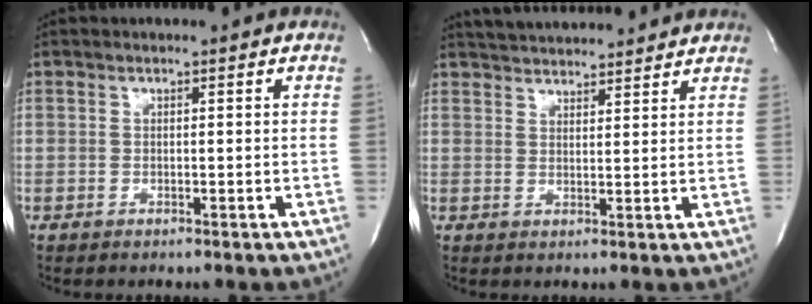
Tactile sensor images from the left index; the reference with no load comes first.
{"total": 11.1, "force": [10.4, 1.8, 3.2], "torque": [-0.053, 0.026, 0.148]}